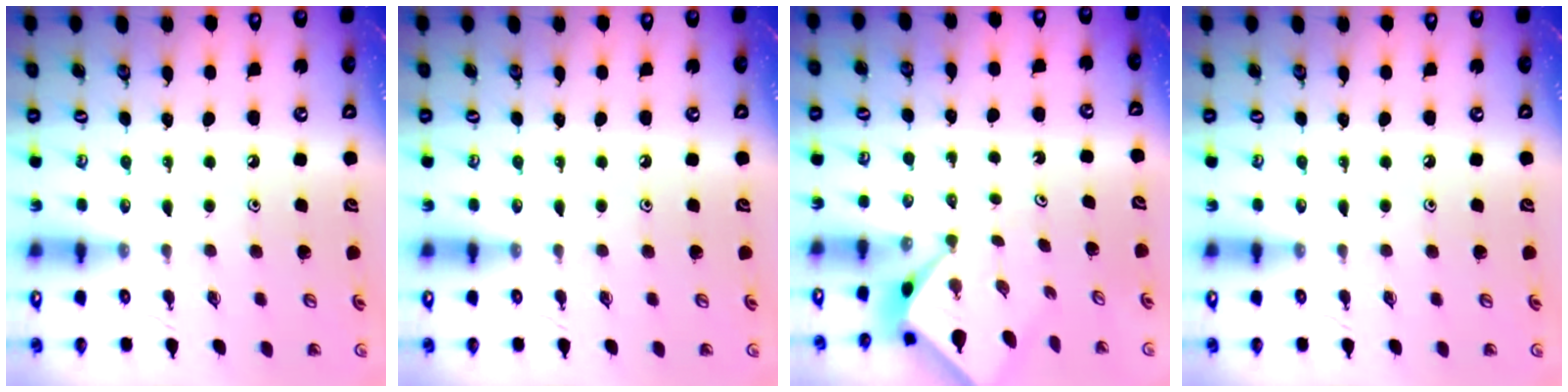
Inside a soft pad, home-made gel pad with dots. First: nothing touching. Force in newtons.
{"total": 0.0}
{"total": 2.3, "press": 2.3, "slide": 0.3}
{"total": 0.0}